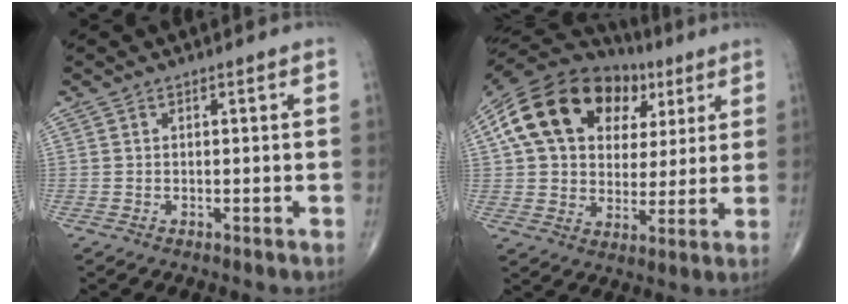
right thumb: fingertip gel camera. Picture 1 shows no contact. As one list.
[{"total": 23.4, "force": [8.3, 16.5, 14.4], "torque": [-0.246, 0.026, 0.141]}]